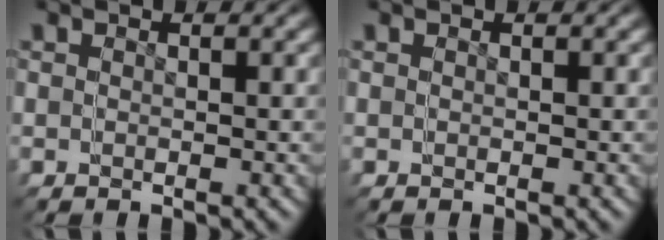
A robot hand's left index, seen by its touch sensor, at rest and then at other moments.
{"total": 0.0}